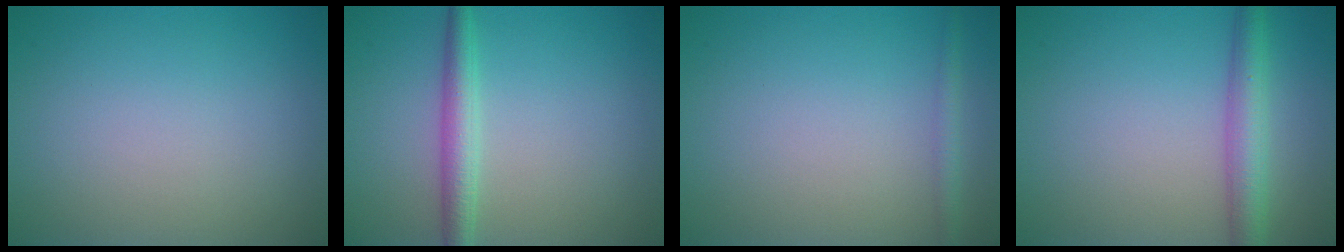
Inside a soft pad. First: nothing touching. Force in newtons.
{"total": 2.8, "press": 2.8, "slide": 0.0}
{"total": 1.3, "press": 1.3, "slide": 0.1}
{"total": 3.8, "press": 3.8, "slide": 0.1}